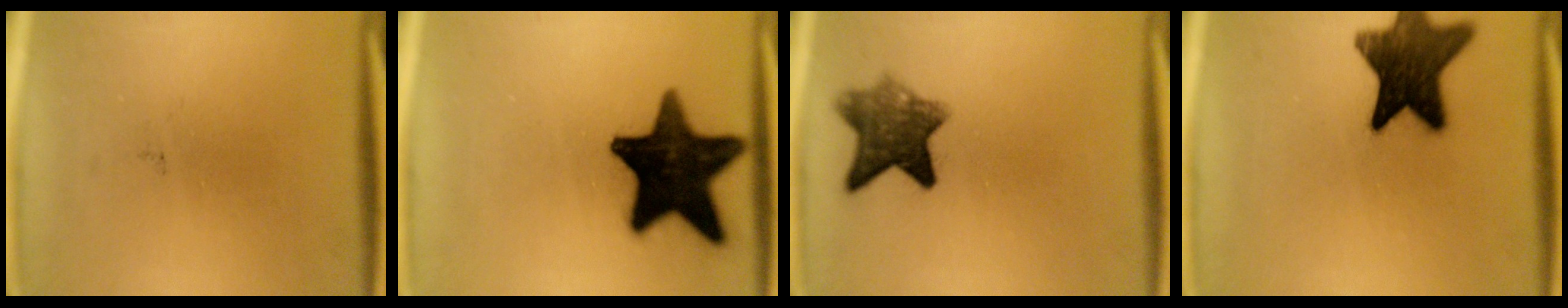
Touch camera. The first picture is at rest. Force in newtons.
{"total": 18.7}
{"total": 7.7}
{"total": 14.9}